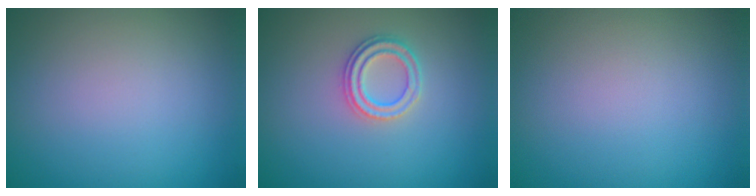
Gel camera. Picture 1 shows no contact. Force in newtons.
{"total": 2.2, "press": 2.1, "slide": 0.6}
{"total": 0.0}